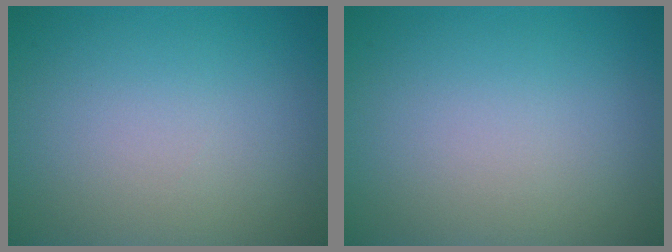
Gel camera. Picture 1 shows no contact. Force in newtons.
{"total": 0.0}